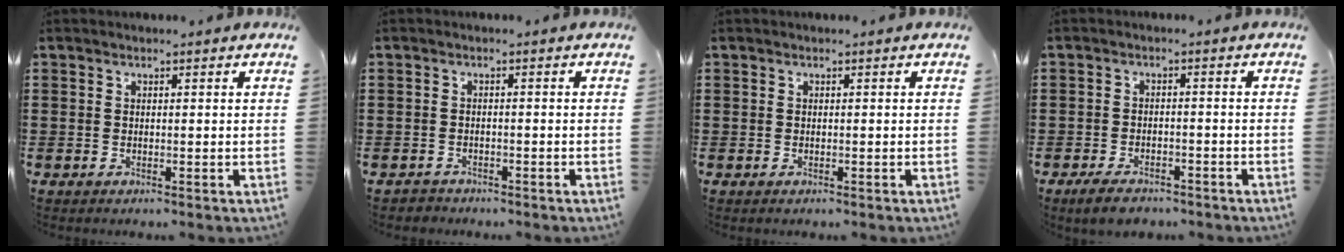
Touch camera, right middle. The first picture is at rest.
{"total": 1.2, "force": [-1.1, 0.4, -0.1], "torque": [-0.002, 0.003, -0.026]}
{"total": 0.0}
{"total": 3.2, "force": [-2.8, 1.2, 0.9], "torque": [-0.026, 0.006, -0.060]}